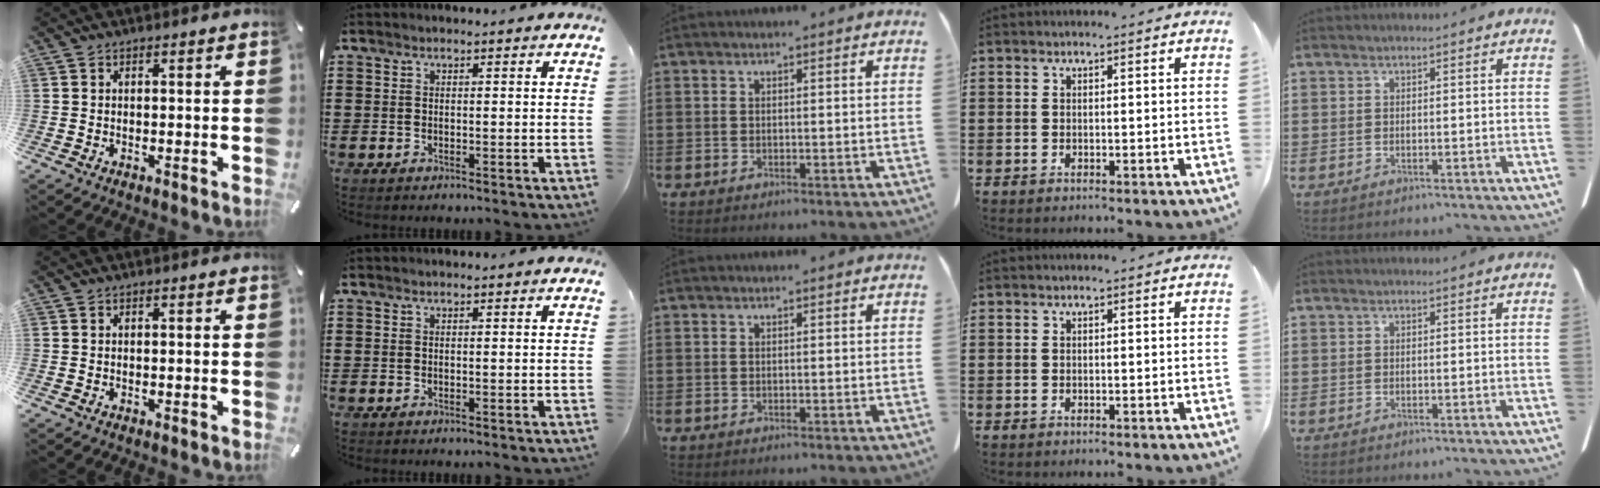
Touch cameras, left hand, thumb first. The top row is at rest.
{}